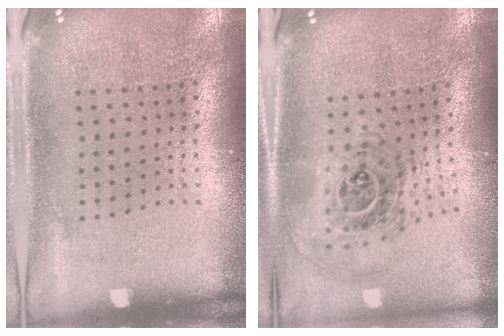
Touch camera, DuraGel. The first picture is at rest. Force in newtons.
{"total": 1.3, "press": 1.2, "slide": 0.6}